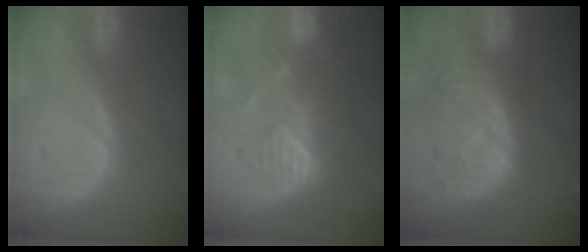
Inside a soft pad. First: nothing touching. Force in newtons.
{"total": 9.0, "press": 7.8, "slide": 4.4}
{"total": 11.5, "press": 10.0, "slide": 5.7}